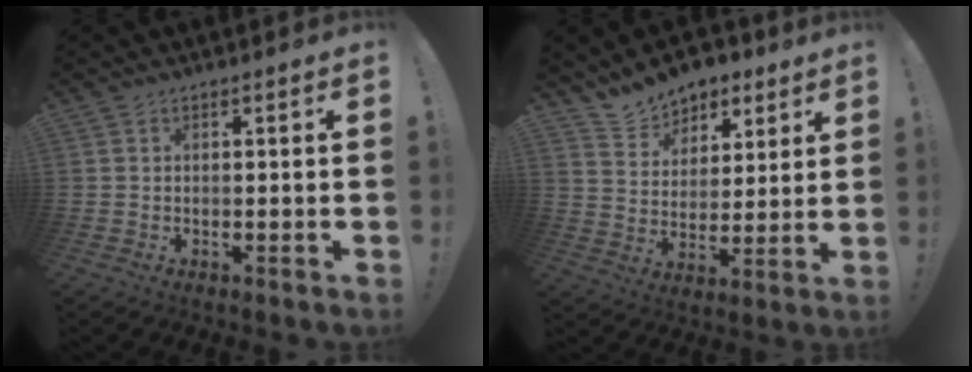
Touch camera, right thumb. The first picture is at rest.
{"total": 11.0, "force": [9.1, 6.0, 1.6], "torque": [-0.031, -0.072, 0.175]}